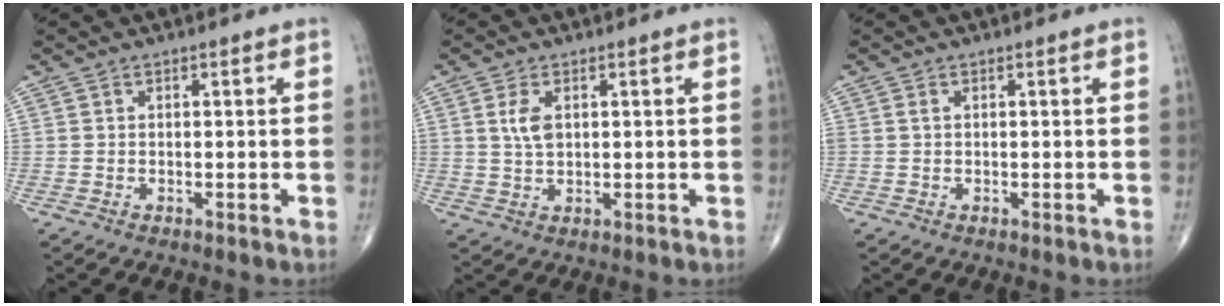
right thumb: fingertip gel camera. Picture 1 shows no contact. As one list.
[{"total": 3.8, "force": [1.1, 2.1, 3.0], "torque": [-0.061, -0.004, 0.023]}, {"total": 0.7, "force": [0.2, 0.4, 0.5], "torque": [-0.013, 0.005, 0.004]}]